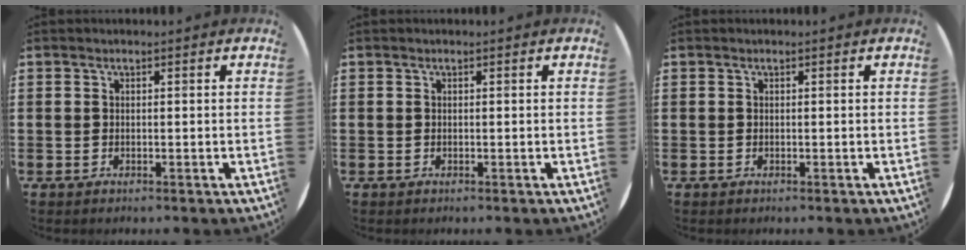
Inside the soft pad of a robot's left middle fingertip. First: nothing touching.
{"total": 0.0}
{"total": 0.0}